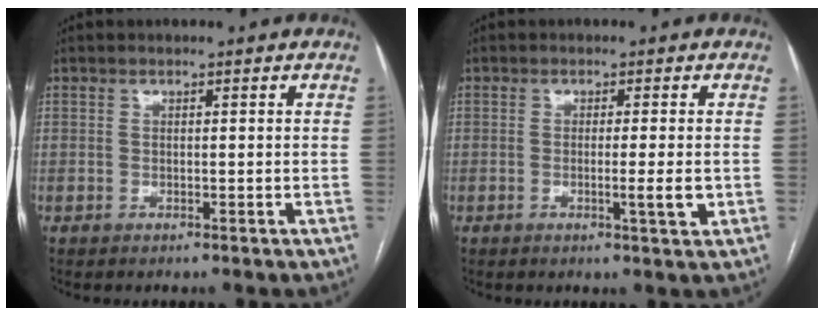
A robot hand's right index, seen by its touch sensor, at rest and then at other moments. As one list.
[{"total": 3.5, "force": [-0.7, -0.1, 3.4], "torque": [-0.053, -0.006, -0.011]}]